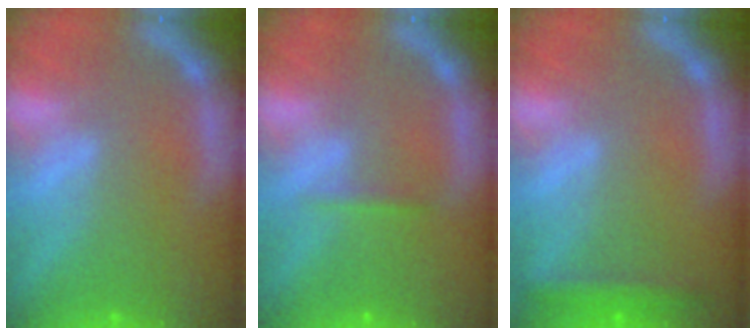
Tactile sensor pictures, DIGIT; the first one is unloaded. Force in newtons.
{"total": 0.9}
{"total": 2.4}